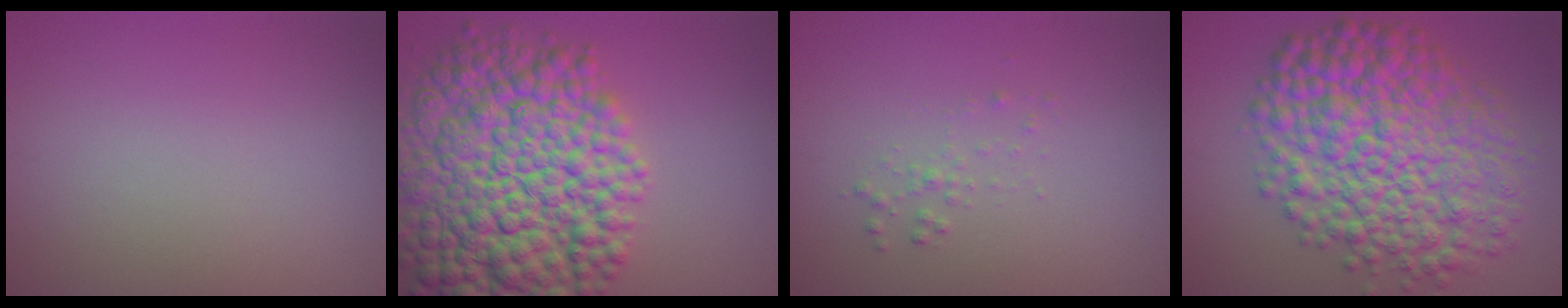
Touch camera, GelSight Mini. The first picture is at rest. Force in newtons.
{"total": 14.0, "press": 14.0, "slide": 0.2}
{"total": 0.9, "press": 0.9, "slide": 0.0}
{"total": 11.0, "press": 11.0, "slide": 0.1}